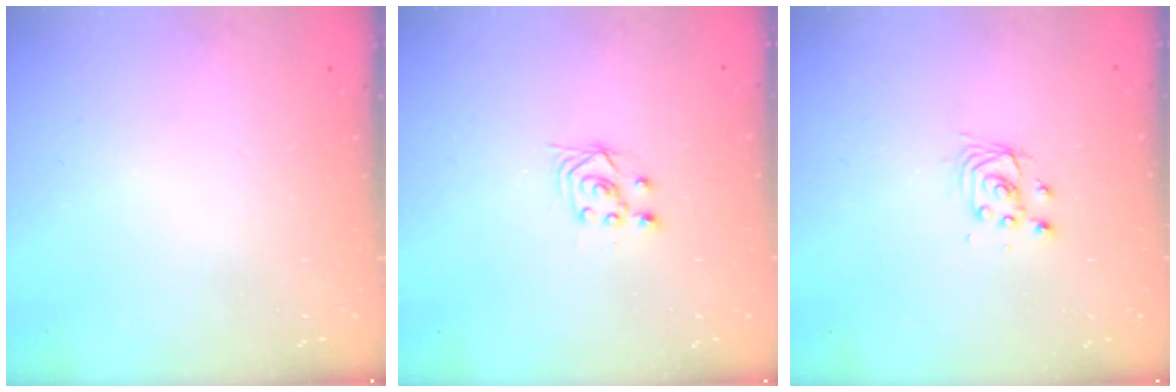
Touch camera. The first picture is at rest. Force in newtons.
{"total": 2.5, "press": 2.2, "slide": 1.2}
{"total": 3.3, "press": 3.3, "slide": 0.3}